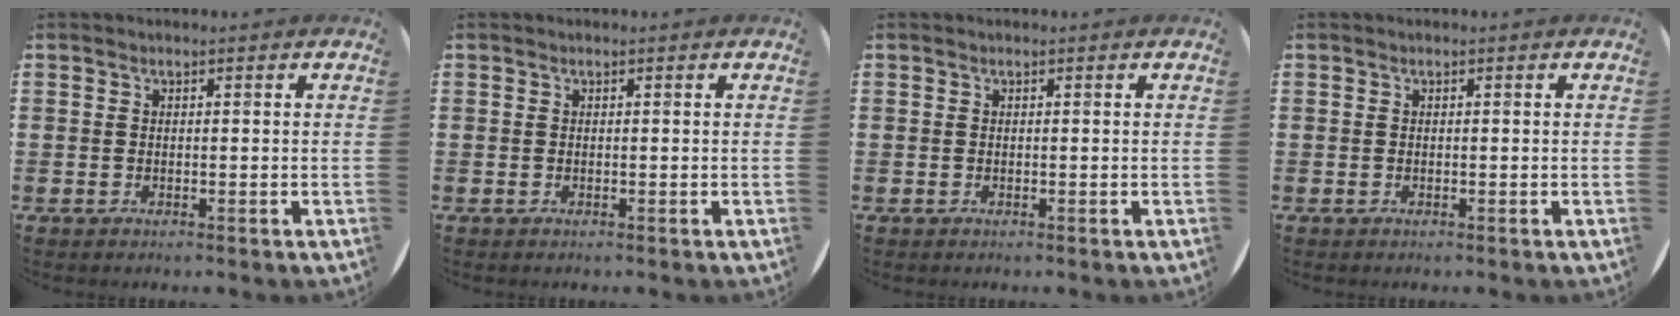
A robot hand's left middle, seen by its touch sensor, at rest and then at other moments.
{"total": 0.0}
{"total": 0.0}
{"total": 0.0}